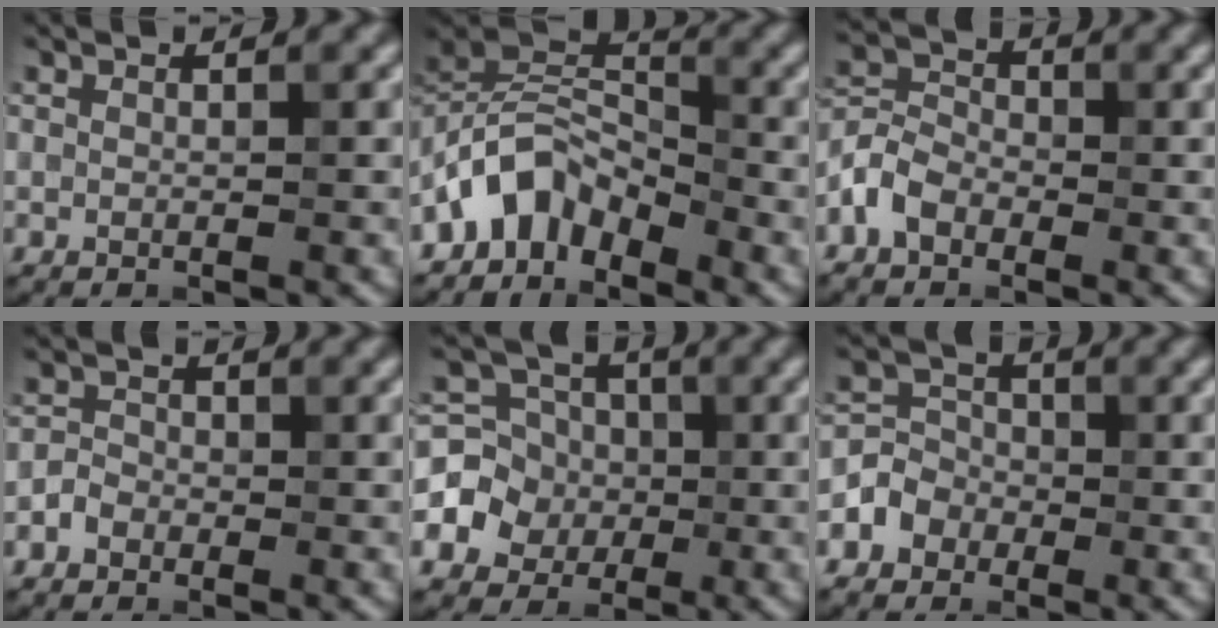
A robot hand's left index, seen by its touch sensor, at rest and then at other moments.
{"total": 5.5, "force": [-3.8, 3.1, 2.6], "torque": [-0.036, 0.009, -0.084]}
{"total": 3.3, "force": [-1.8, 2.3, 1.7], "torque": [-0.036, 0.008, -0.047]}
{"total": 1.5, "force": [-0.8, 1.2, 0.4], "torque": [-0.002, 0.004, -0.019]}
{"total": 6.1, "force": [-1.0, 5.7, 1.9], "torque": [-0.027, 0.009, -0.043]}
{"total": 3.4, "force": [-1.7, 2.9, 0.6], "torque": [0.011, 0.004, -0.042]}